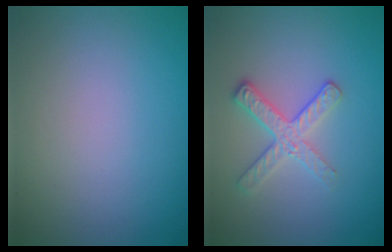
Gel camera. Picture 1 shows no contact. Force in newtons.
{"total": 2.7, "press": 2.5, "slide": 1.1}